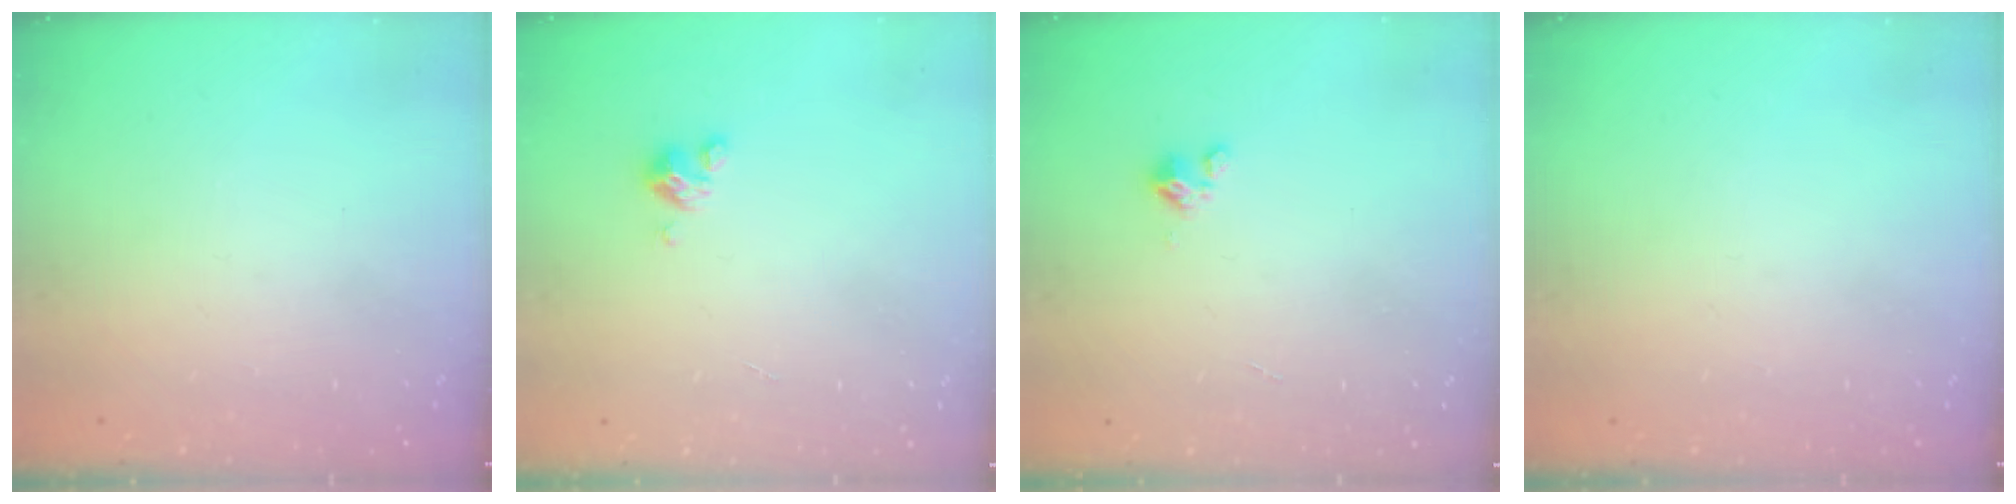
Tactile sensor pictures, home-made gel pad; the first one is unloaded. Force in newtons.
{"total": 3.7, "press": 3.7, "slide": 0.3}
{"total": 0.9, "press": 0.9, "slide": 0.2}
{"total": 0.0}